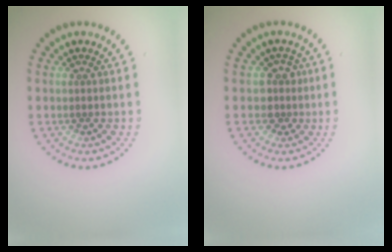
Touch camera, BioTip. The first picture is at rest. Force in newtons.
{"total": 1.8, "press": 1.3, "slide": 1.2}